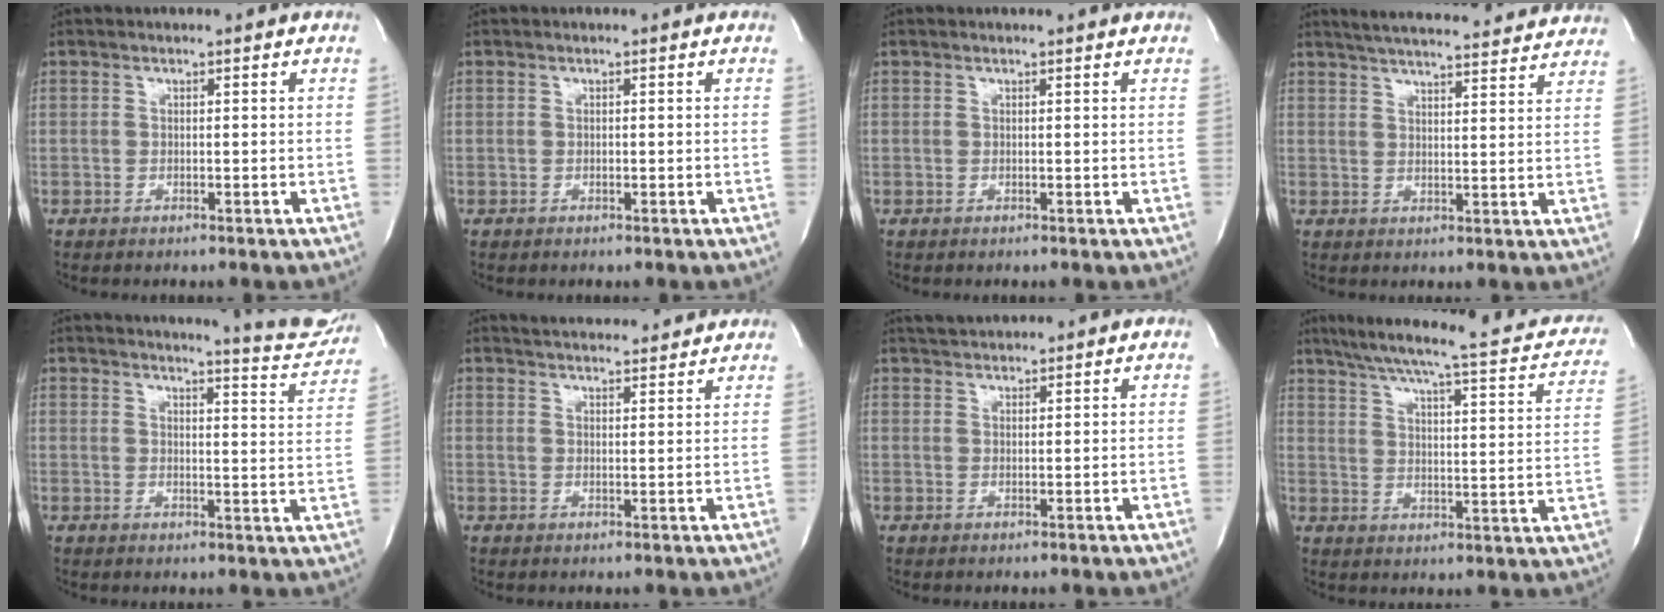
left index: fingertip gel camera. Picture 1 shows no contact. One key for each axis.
{"total": 0.0}
{"total": 1.1, "fx": 1.1, "fy": -0.1, "fz": 0.3, "tx": -0.011, "ty": 0.000, "tz": 0.011}
{"total": 20.6, "fx": 19.2, "fy": 2.4, "fz": 6.9, "tx": -0.109, "ty": 0.002, "tz": 0.243}
{"total": 11.7, "fx": 11.3, "fy": 0.5, "fz": 2.8, "tx": -0.030, "ty": -0.066, "tz": 0.112}
{"total": 9.3, "fx": 8.9, "fy": 1.5, "fz": 2.5, "tx": -0.041, "ty": 0.013, "tz": 0.117}
{"total": 3.6, "fx": 3.4, "fy": 0.7, "fz": 0.9, "tx": -0.021, "ty": 0.023, "tz": 0.062}
{"total": 25.0, "fx": 20.6, "fy": 4.2, "fz": 13.4, "tx": -0.197, "ty": -0.005, "tz": 0.251}